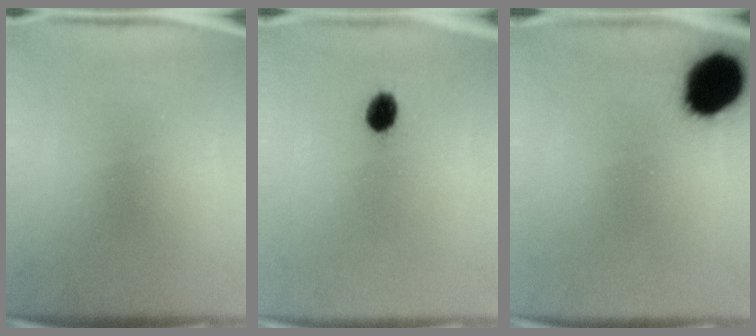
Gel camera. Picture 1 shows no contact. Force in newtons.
{"total": 3.5}
{"total": 13.4}